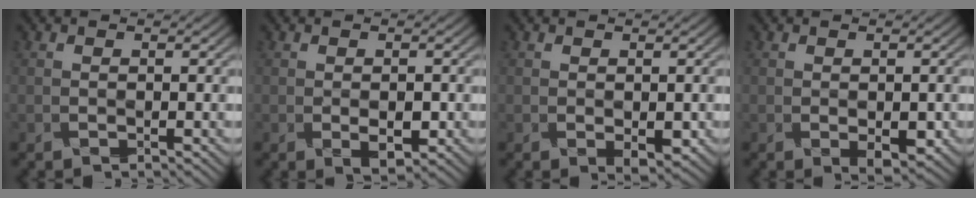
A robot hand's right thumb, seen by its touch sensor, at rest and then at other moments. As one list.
[{"total": 2.7, "force": [-0.8, 1.3, 2.2], "torque": [-0.041, -0.006, -0.004]}, {"total": 2.2, "force": [-0.4, 1.1, 1.9], "torque": [-0.032, -0.007, 0.004]}, {"total": 2.8, "force": [-0.7, 1.3, 2.4], "torque": [-0.041, -0.005, -0.001]}]